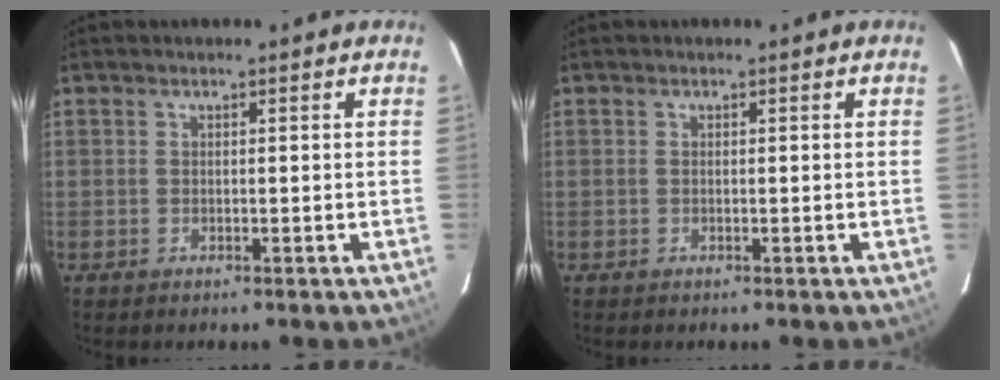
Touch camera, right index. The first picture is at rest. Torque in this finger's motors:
{"motor_torque": [-0.09, 0.00, 0.02, 0.01]}